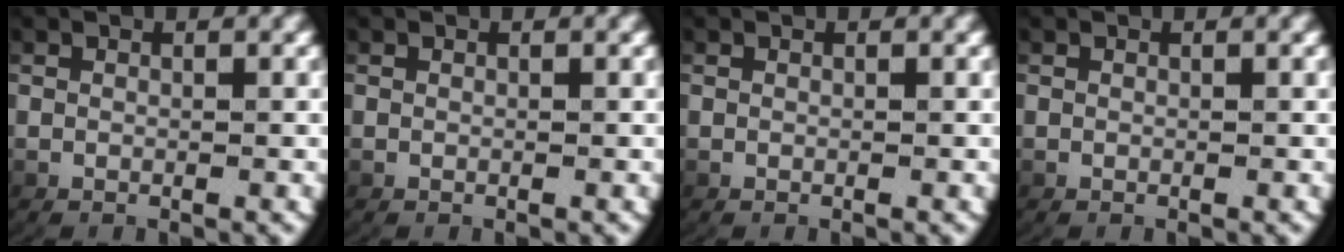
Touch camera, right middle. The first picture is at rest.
{"total": 0.0}
{"total": 0.0}
{"total": 0.0}